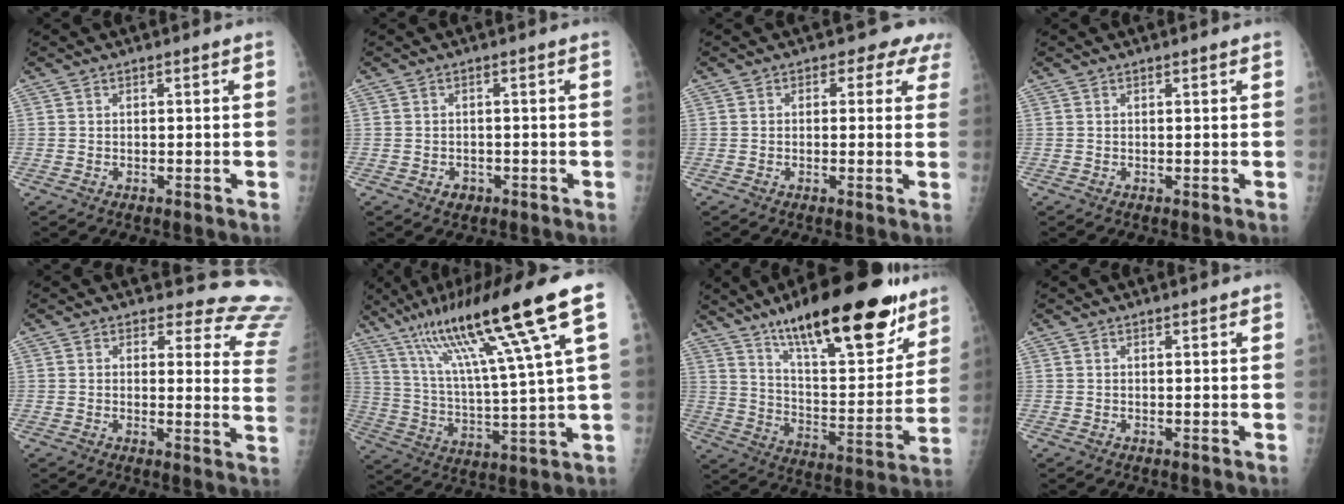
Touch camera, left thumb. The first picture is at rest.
{"total": 1.4, "force": [-0.5, 1.2, 0.5], "torque": [-0.002, 0.002, -0.004]}
{"total": 3.7, "force": [2.6, 2.5, 1.0], "torque": [0.021, -0.012, 0.012]}
{"total": 0.5, "force": [0.4, 0.0, 0.2], "torque": [-0.008, -0.003, 0.008]}
{"total": 14.3, "force": [13.9, 3.6, 0.7], "torque": [0.053, -0.145, 0.107]}
{"total": 21.6, "force": [11.7, 1.1, 18.1], "torque": [-0.309, -0.020, 0.198]}
{"total": 26.9, "force": [17.9, 8.1, 18.5], "torque": [-0.243, -0.070, 0.285]}
{"total": 0.8, "force": [0.7, 0.1, 0.3], "torque": [-0.005, -0.004, 0.011]}